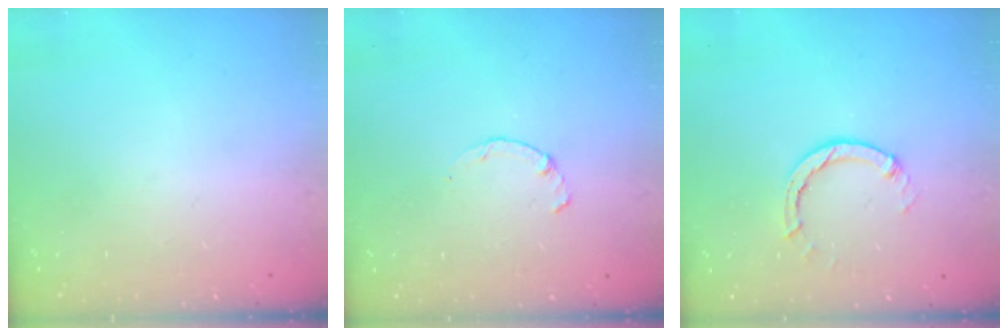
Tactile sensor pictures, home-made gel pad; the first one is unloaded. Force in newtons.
{"total": 0.9, "press": 0.8, "slide": 0.3}
{"total": 2.7, "press": 2.7, "slide": 0.3}